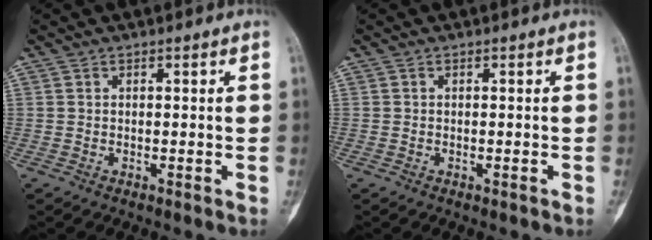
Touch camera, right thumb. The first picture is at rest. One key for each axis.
{"total": 0.0}